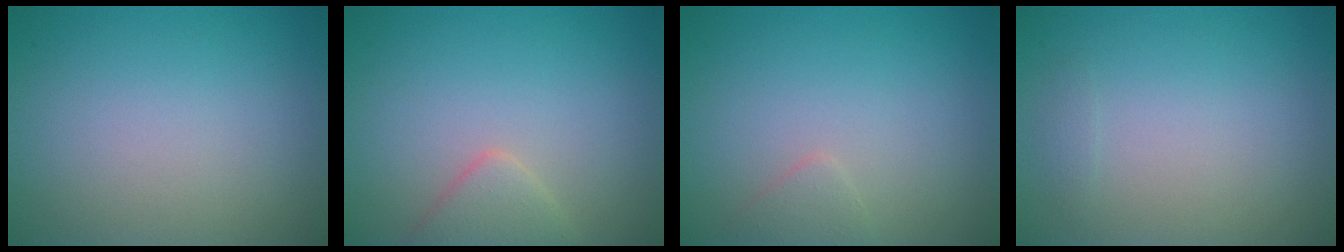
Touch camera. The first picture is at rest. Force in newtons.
{"total": 2.2, "press": 2.2, "slide": 0.2}
{"total": 1.1, "press": 1.1, "slide": 0.1}
{"total": 0.6, "press": 0.6, "slide": 0.0}